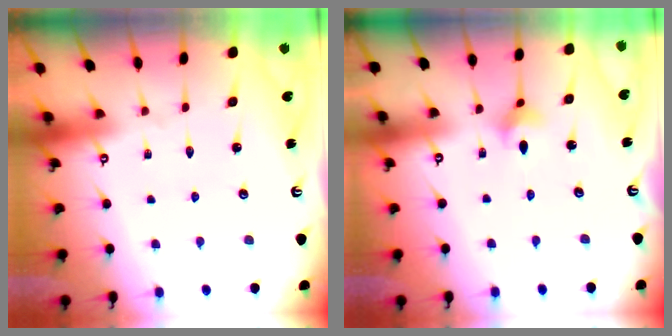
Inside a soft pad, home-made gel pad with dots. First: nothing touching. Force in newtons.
{"total": 3.5, "press": 3.4, "slide": 0.6}